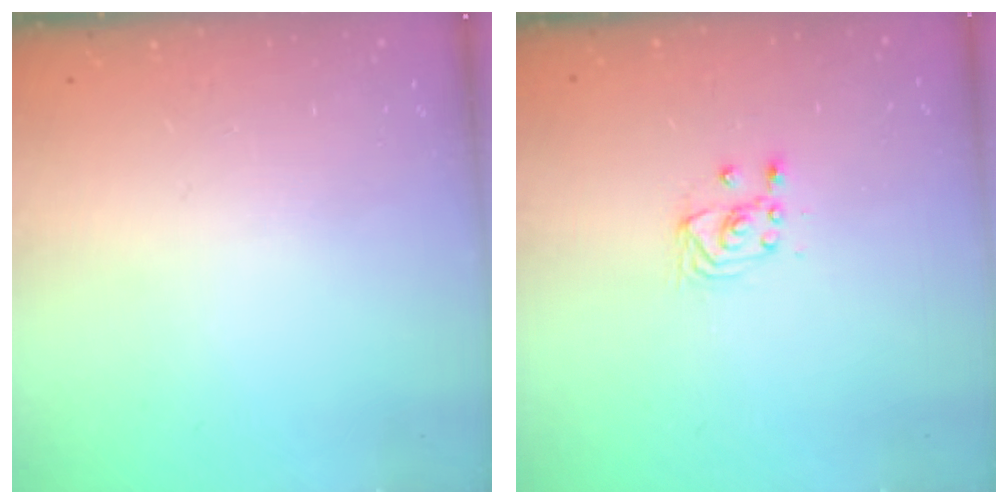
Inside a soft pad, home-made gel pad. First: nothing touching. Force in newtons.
{"total": 3.1, "press": 2.8, "slide": 1.3}